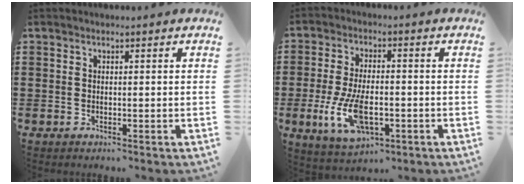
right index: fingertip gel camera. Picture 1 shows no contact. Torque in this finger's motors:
{"motor_torque": [1.83, 0.31, 0.27, 0.19]}